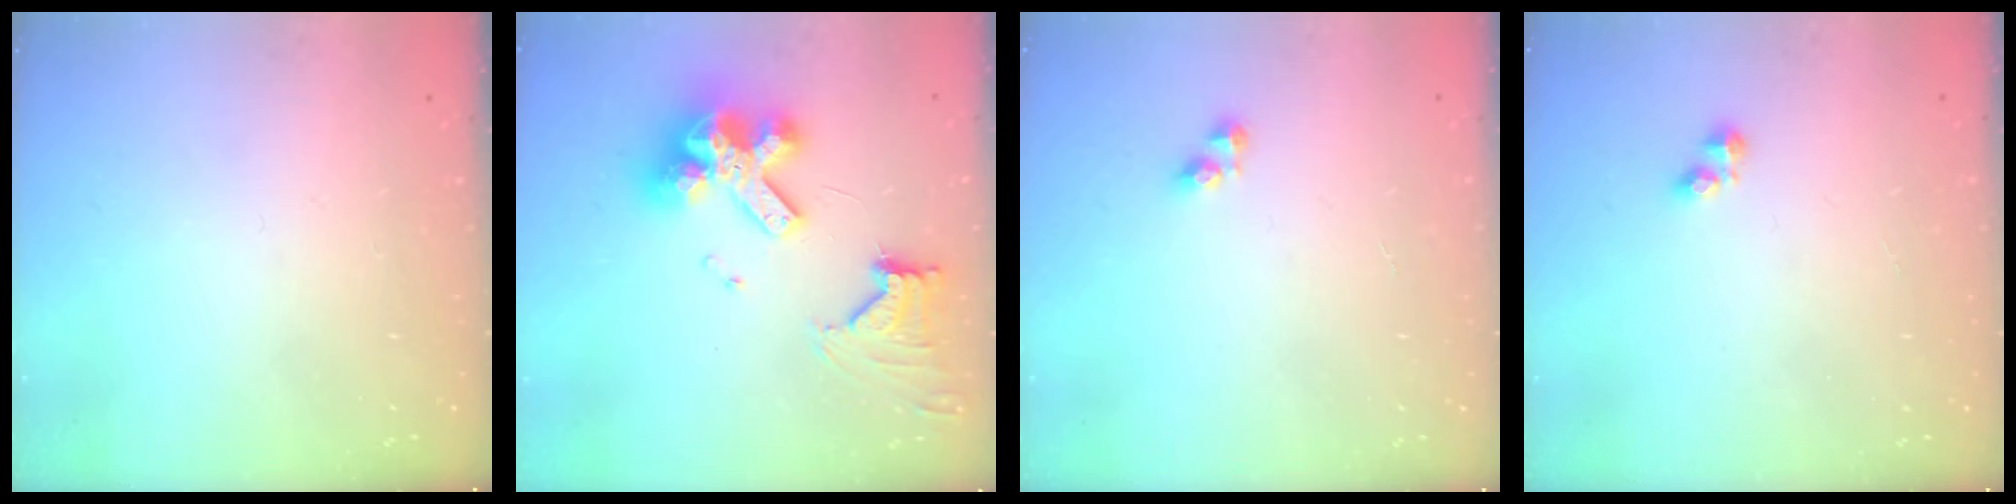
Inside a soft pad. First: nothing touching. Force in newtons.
{"total": 14.8, "press": 14.8, "slide": 1.4}
{"total": 3.8, "press": 3.7, "slide": 0.4}
{"total": 2.4, "press": 2.4, "slide": 0.4}